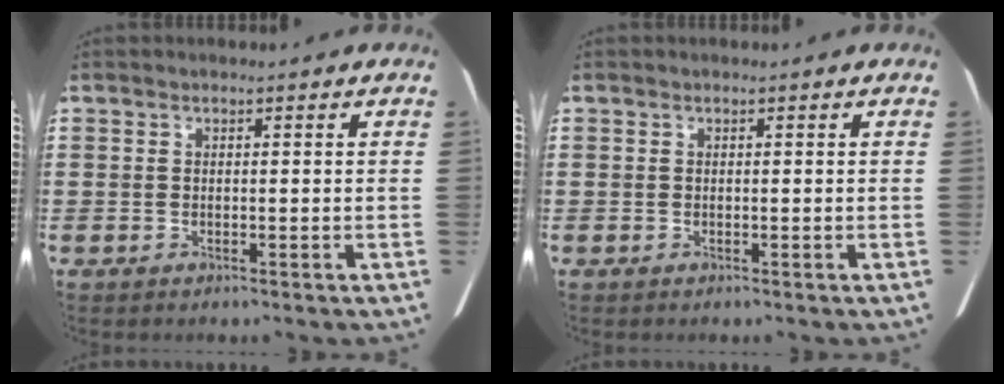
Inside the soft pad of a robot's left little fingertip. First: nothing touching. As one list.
[{"total": 0.0}]